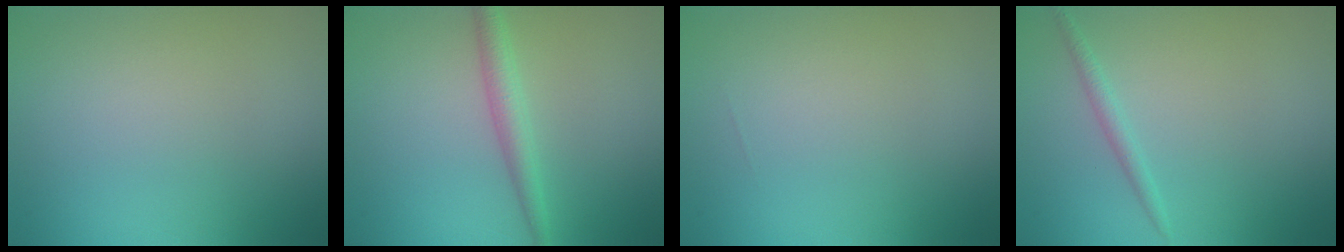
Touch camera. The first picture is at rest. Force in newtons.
{"total": 2.2, "press": 2.2, "slide": 0.1}
{"total": 0.0}
{"total": 1.2, "press": 1.2, "slide": 0.1}